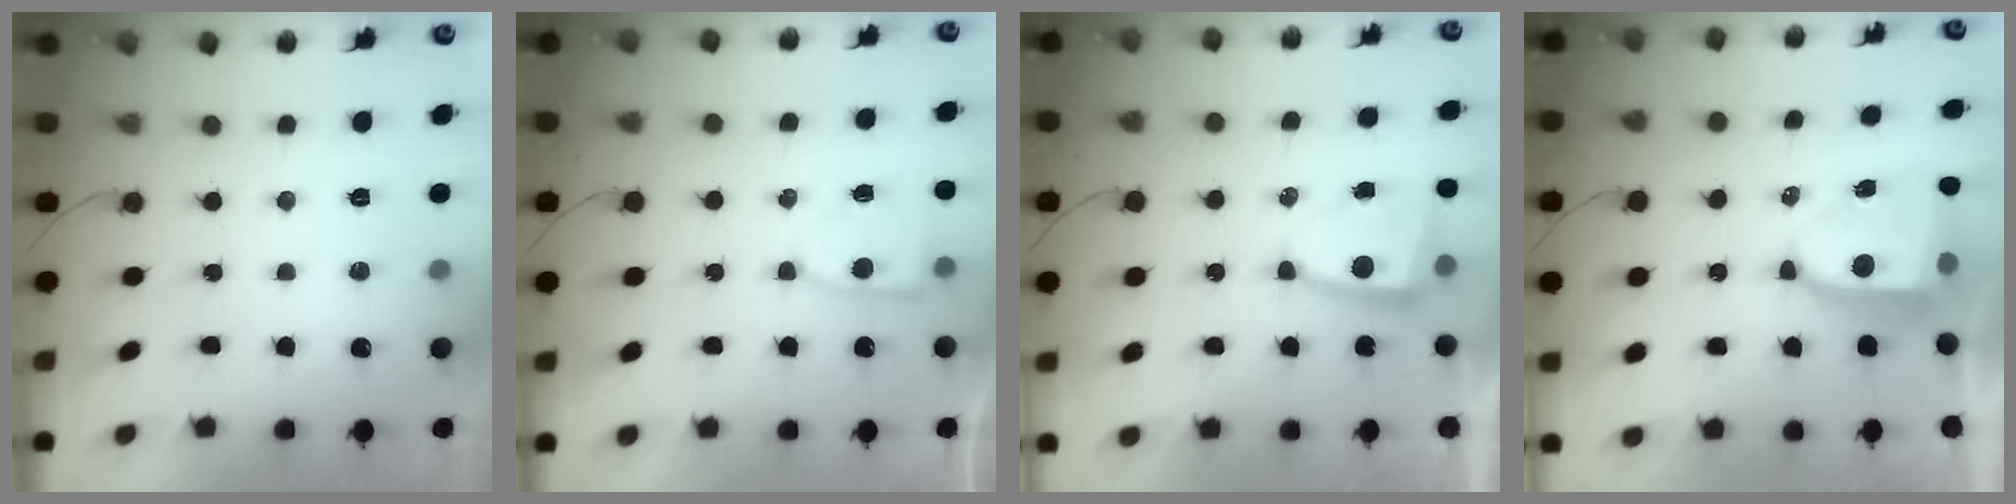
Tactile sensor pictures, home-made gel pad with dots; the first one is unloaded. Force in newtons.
{"total": 5.0, "press": 5.0, "slide": 0.4}
{"total": 4.8, "press": 4.8, "slide": 0.6}
{"total": 7.6, "press": 7.5, "slide": 1.0}